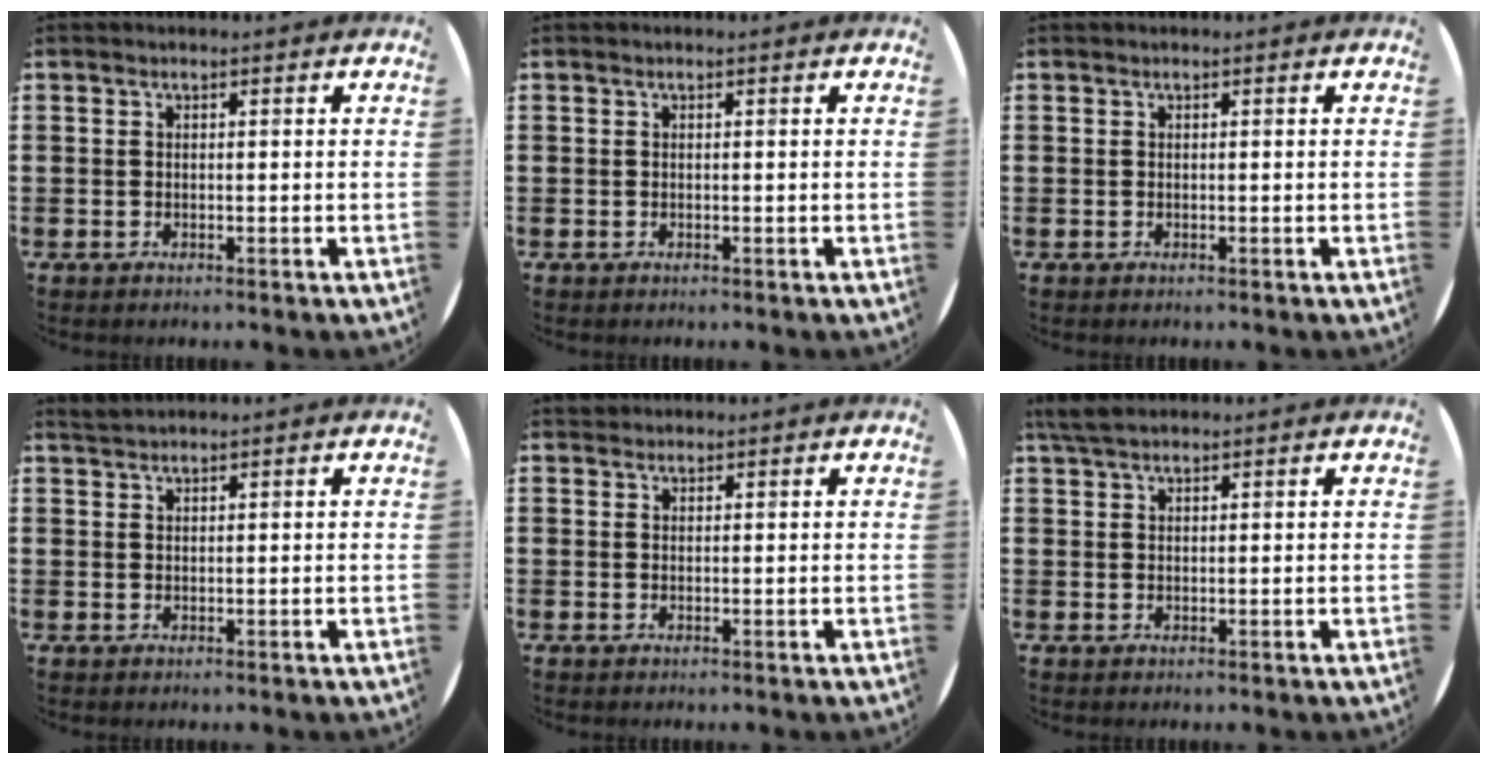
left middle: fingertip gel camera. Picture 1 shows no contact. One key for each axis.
{"total": 0.0}
{"total": 0.0}
{"total": 1.2, "fx": 1.2, "fy": -0.1, "fz": 0.1, "tx": -0.004, "ty": -0.001, "tz": 0.023}
{"total": 0.7, "fx": 0.6, "fy": 0.2, "fz": -0.1, "tx": 0.010, "ty": 0.000, "tz": 0.011}
{"total": 2.7, "fx": 2.2, "fy": 0.8, "fz": 1.4, "tx": -0.033, "ty": 0.006, "tz": 0.042}